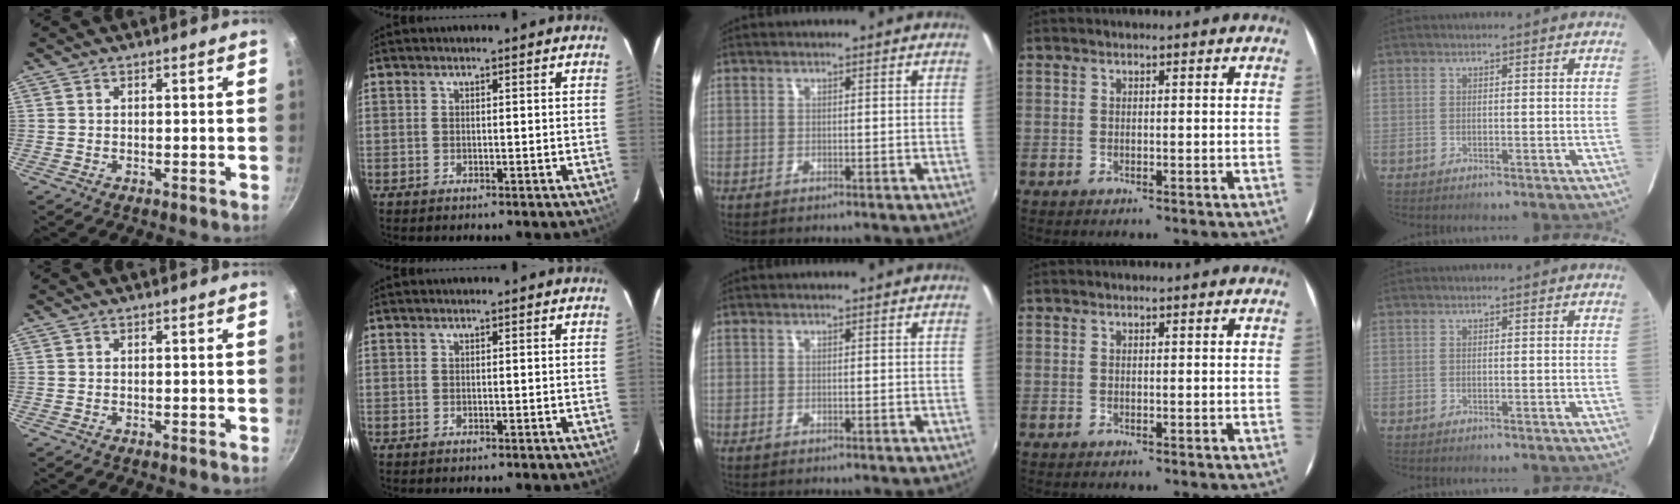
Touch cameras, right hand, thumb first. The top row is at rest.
{}